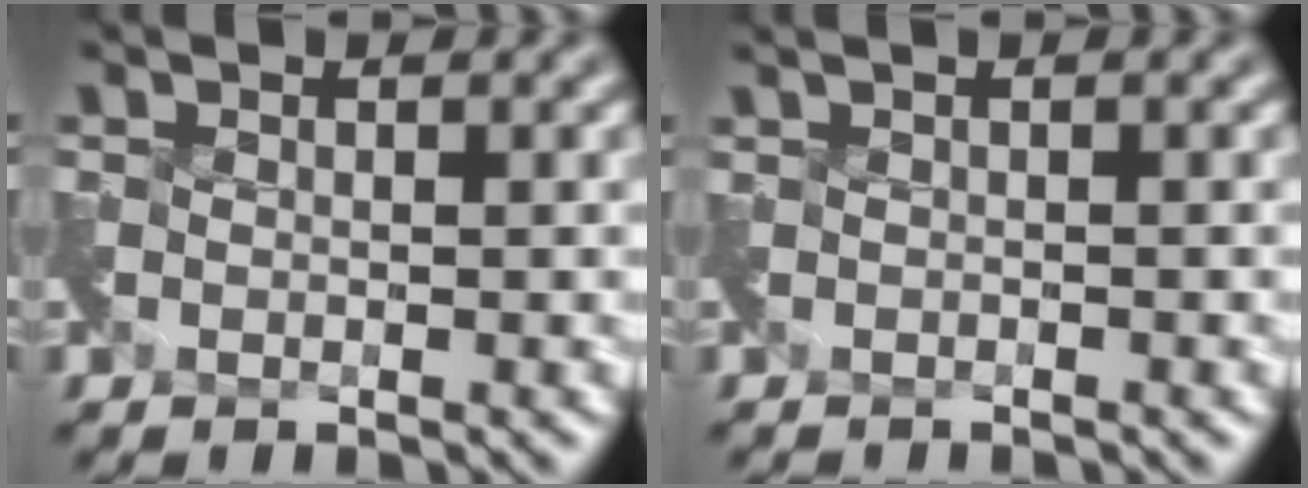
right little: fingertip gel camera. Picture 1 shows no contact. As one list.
[{"total": 0.7, "force": [-0.5, -0.1, 0.4], "torque": [-0.010, -0.011, -0.014]}]